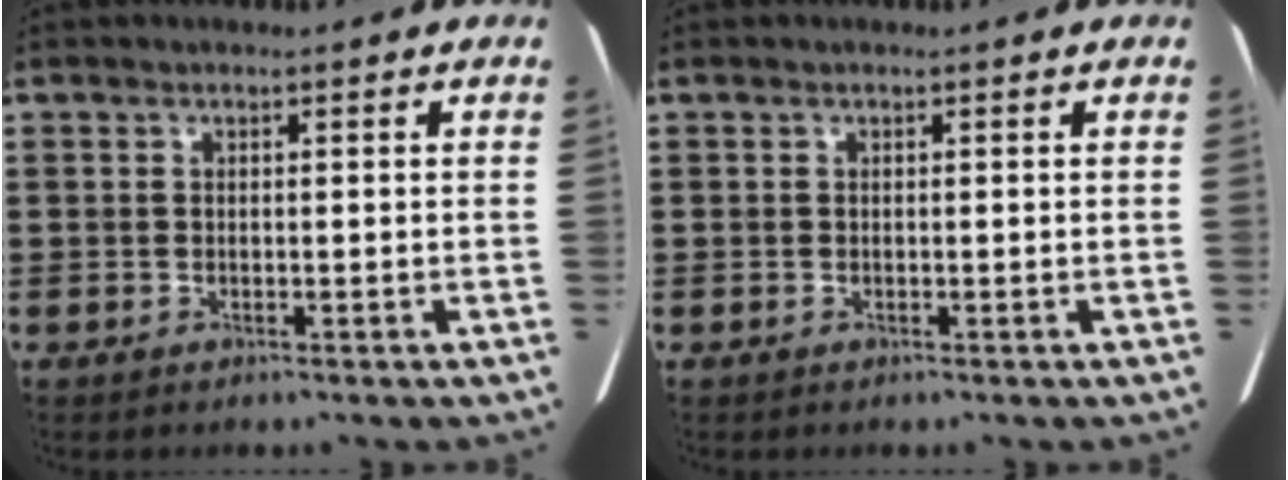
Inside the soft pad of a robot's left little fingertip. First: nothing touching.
{"total": 0.0}